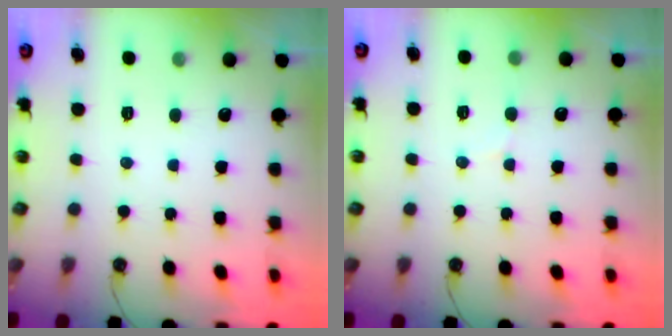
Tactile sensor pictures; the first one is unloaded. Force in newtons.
{"total": 6.3, "press": 6.2, "slide": 0.5}